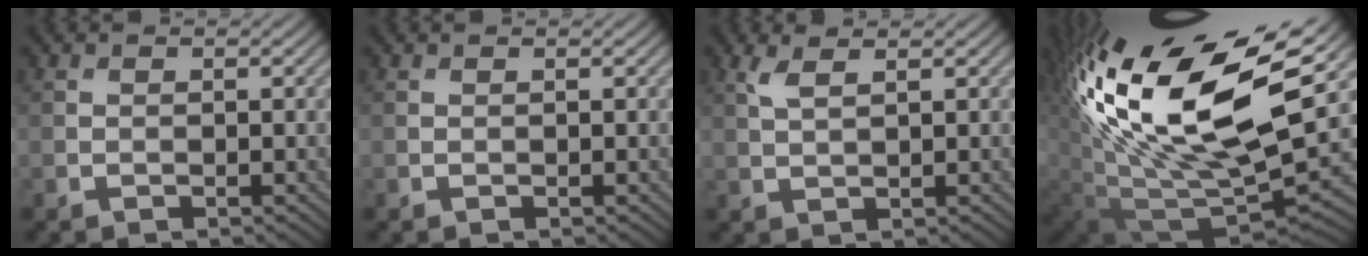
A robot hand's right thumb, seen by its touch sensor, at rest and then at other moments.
{"total": 0.0}
{"total": 2.3, "force": [1.4, 0.6, 1.7], "torque": [-0.045, 0.005, 0.030]}
{"total": 21.0, "force": [7.9, 9.8, 16.8], "torque": [-0.336, 0.017, 0.144]}